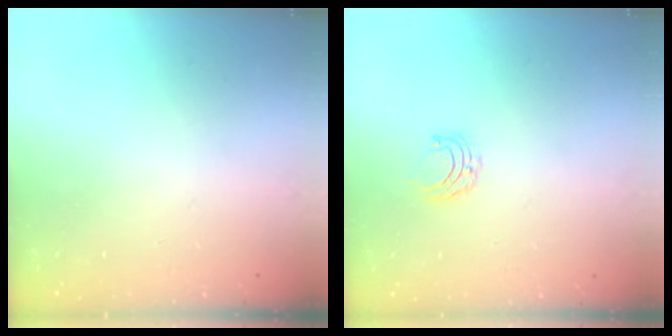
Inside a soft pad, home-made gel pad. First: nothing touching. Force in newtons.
{"total": 4.9, "press": 4.8, "slide": 0.5}